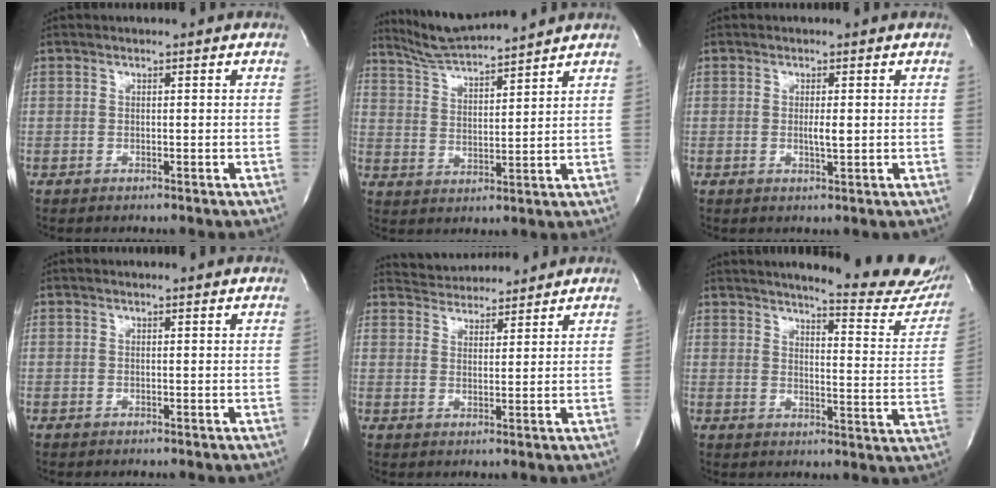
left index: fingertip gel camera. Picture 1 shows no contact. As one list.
[{"total": 10.0, "force": [9.5, -0.5, 3.1], "torque": [-0.066, 0.014, 0.173]}, {"total": 1.7, "force": [0.1, 0.2, 1.7], "torque": [-0.033, -0.002, 0.002]}, {"total": 1.5, "force": [1.4, 0.2, 0.1], "torque": [-0.011, 0.005, 0.013]}, {"total": 7.3, "force": [7.2, 1.4, 0.8], "torque": [-0.016, 0.020, 0.109]}, {"total": 20.5, "force": [18.5, 2.3, 8.7], "torque": [-0.110, -0.084, 0.208]}]